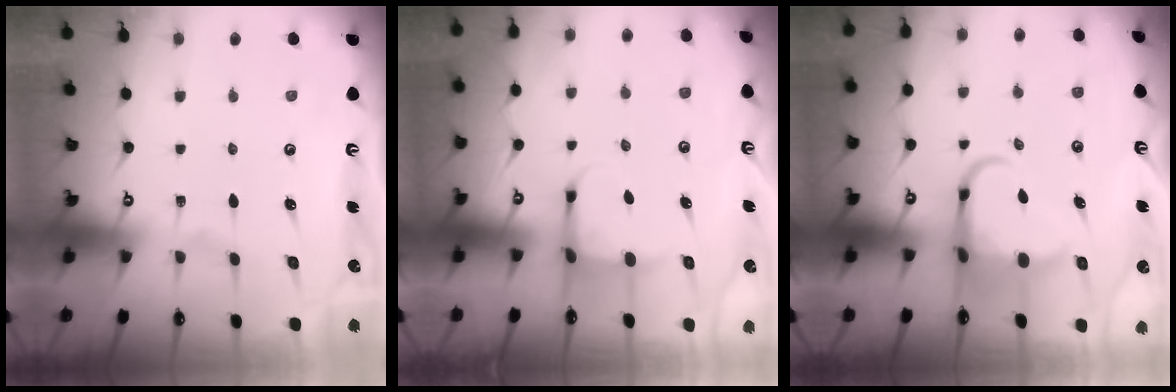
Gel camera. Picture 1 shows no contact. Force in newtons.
{"total": 4.9, "press": 4.8, "slide": 1.1}
{"total": 7.6, "press": 7.3, "slide": 1.9}